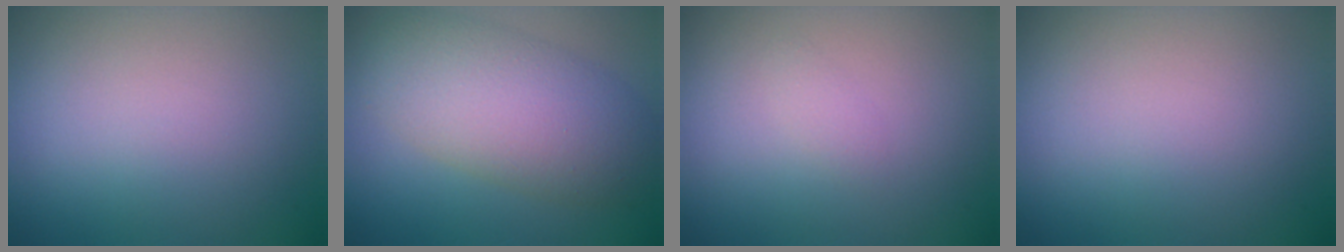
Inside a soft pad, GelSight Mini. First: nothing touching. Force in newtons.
{"total": 7.3, "press": 7.3, "slide": 0.4}
{"total": 0.8, "press": 0.8, "slide": 0.0}
{"total": 0.0}